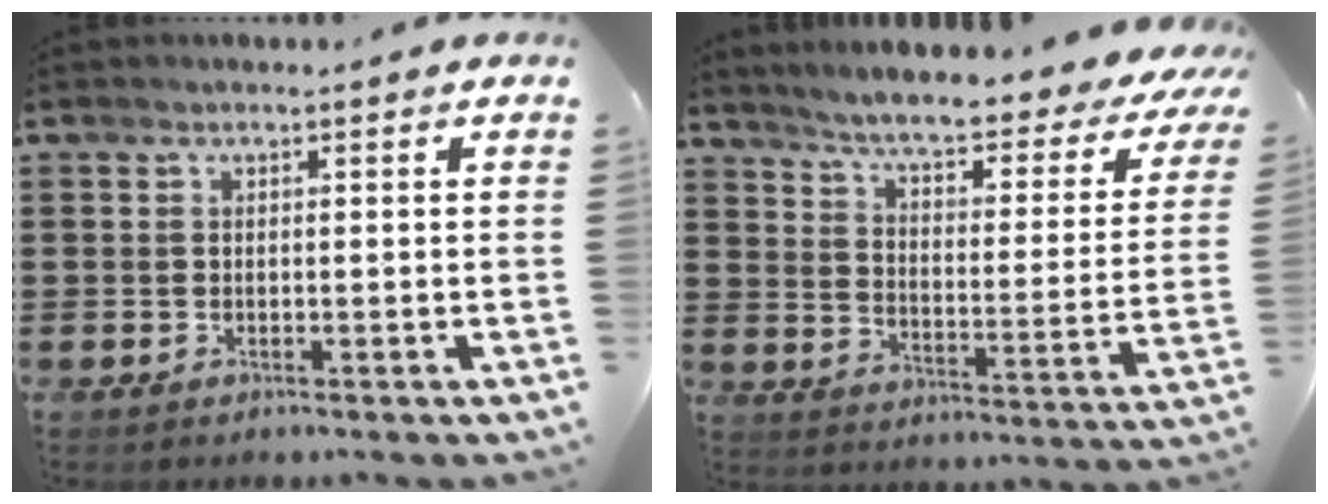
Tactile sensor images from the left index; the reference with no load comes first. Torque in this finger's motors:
{"motor_torque": [2.14, 0.00, 1.05, 0.21]}